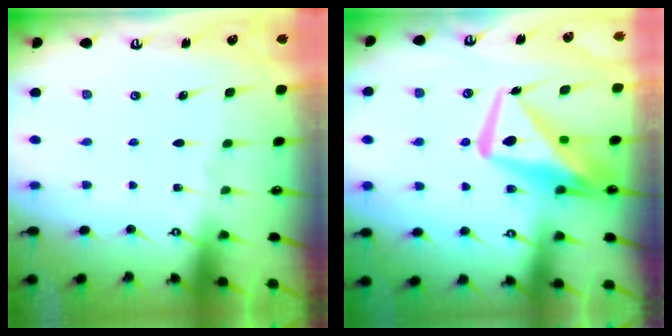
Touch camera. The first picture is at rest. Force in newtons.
{"total": 12.5, "press": 12.4, "slide": 1.4}